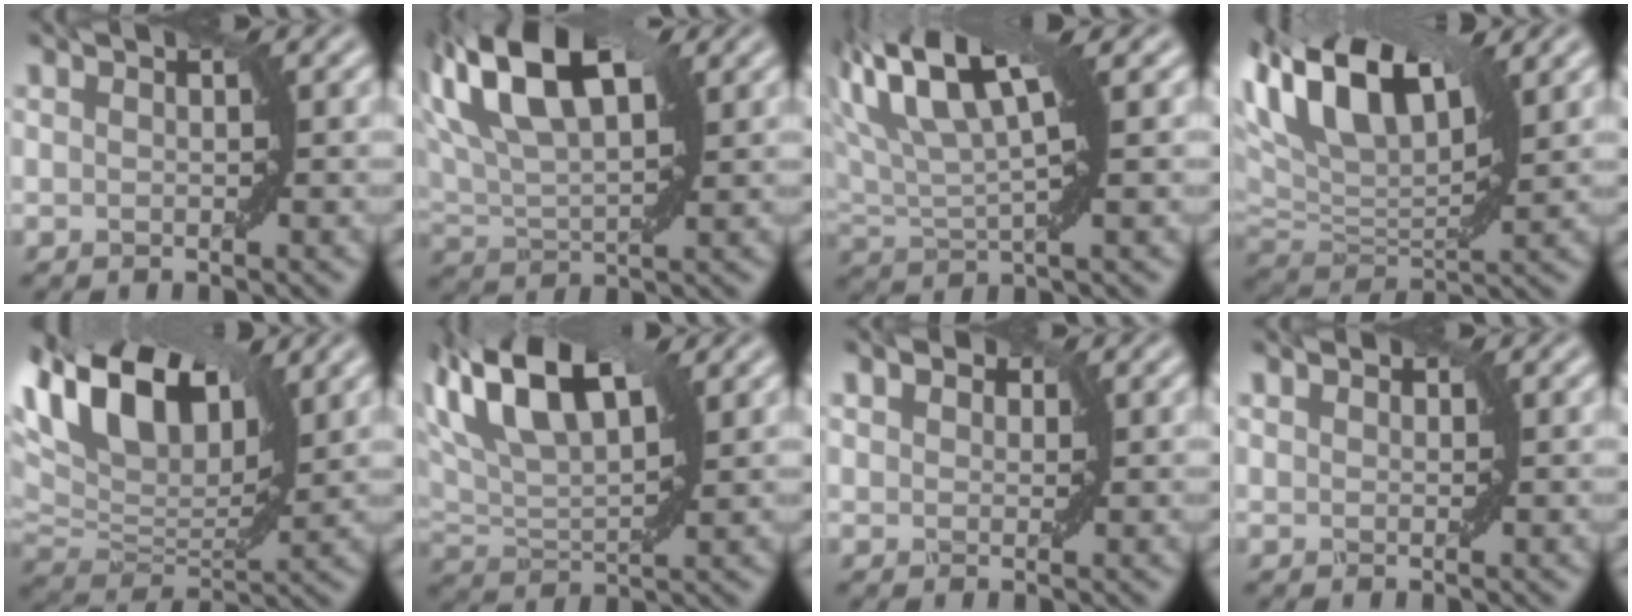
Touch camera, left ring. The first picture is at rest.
{"total": 12.3, "force": [5.7, 5.7, 9.3], "torque": [-0.168, 0.035, 0.083]}
{"total": 7.8, "force": [3.8, 2.5, 6.3], "torque": [-0.124, 0.014, 0.066]}
{"total": 11.1, "force": [5.8, 5.1, 8.0], "torque": [-0.161, 0.025, 0.102]}
{"total": 13.3, "force": [7.3, 6.3, 9.1], "torque": [-0.175, 0.037, 0.119]}
{"total": 10.1, "force": [5.2, 4.5, 7.4], "torque": [-0.146, 0.028, 0.089]}
{"total": 1.8, "force": [1.3, 1.1, 0.7], "torque": [-0.012, 0.002, 0.018]}
{"total": 0.8, "force": [0.7, 0.4, 0.1], "torque": [0.001, -0.001, 0.011]}